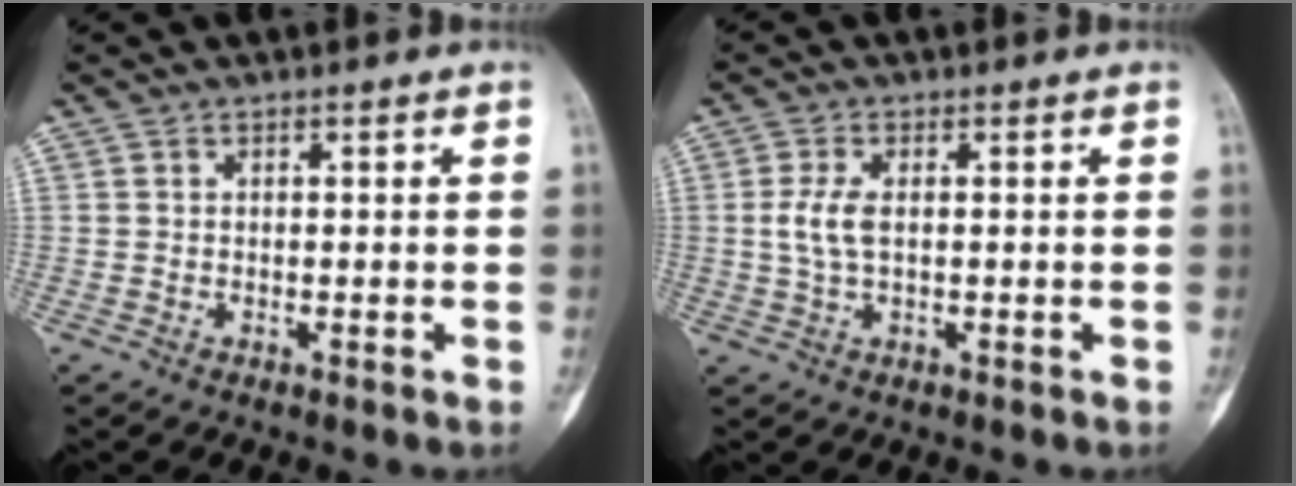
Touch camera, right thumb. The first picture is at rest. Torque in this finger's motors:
{"motor_torque": [0.23, 0.22, 0.55, 0.44, 0.05]}